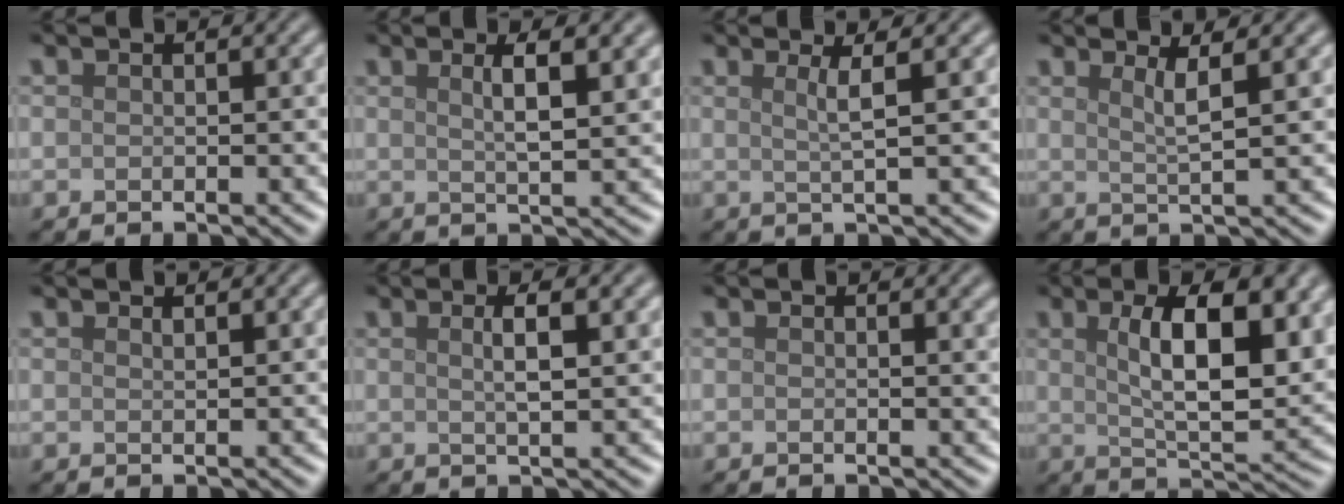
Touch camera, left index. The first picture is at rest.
{"total": 4.0, "force": [1.6, 1.0, 3.5], "torque": [-0.047, 0.004, 0.024]}
{"total": 2.2, "force": [0.7, 0.4, 2.0], "torque": [-0.034, 0.002, 0.006]}
{"total": 2.4, "force": [1.1, 0.5, 2.0], "torque": [-0.030, 0.000, 0.016]}
{"total": 0.6, "force": [0.6, 0.1, 0.1], "torque": [-0.001, 0.000, 0.012]}
{"total": 3.2, "force": [1.0, 0.8, 2.9], "torque": [-0.040, 0.006, 0.014]}
{"total": 1.2, "force": [0.7, 0.4, 0.9], "torque": [-0.005, 0.002, 0.008]}
{"total": 10.2, "force": [2.7, 3.9, 9.0], "torque": [-0.138, -0.004, 0.048]}